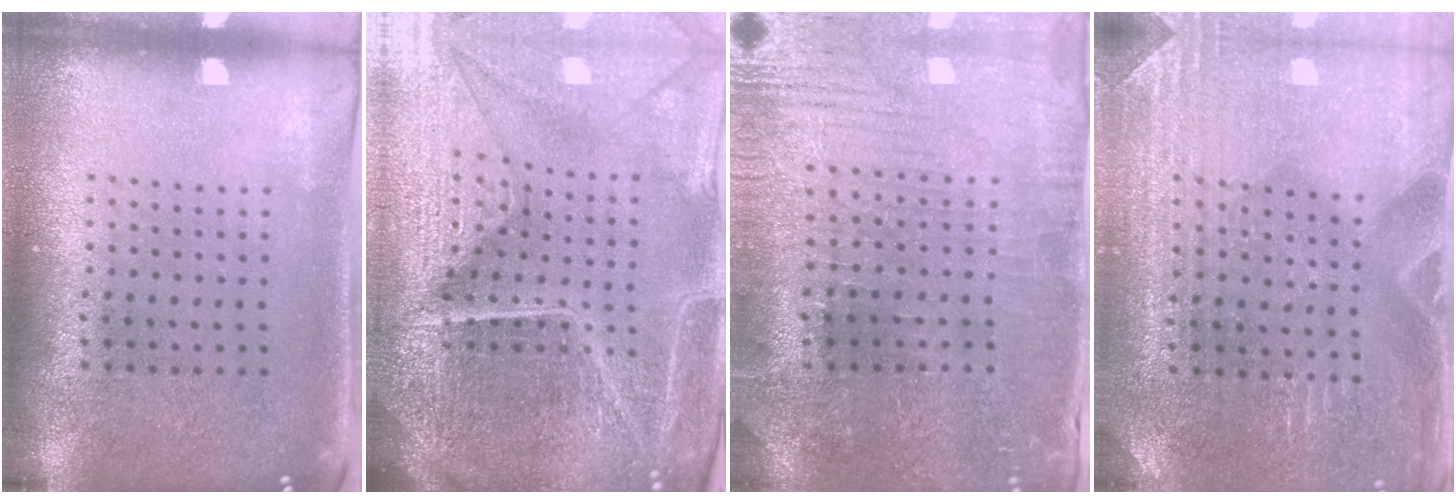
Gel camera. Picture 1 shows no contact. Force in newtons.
{"total": 6.1, "press": 5.4, "slide": 2.7}
{"total": 0.9, "press": 0.8, "slide": 0.4}
{"total": 3.2, "press": 3.1, "slide": 0.4}